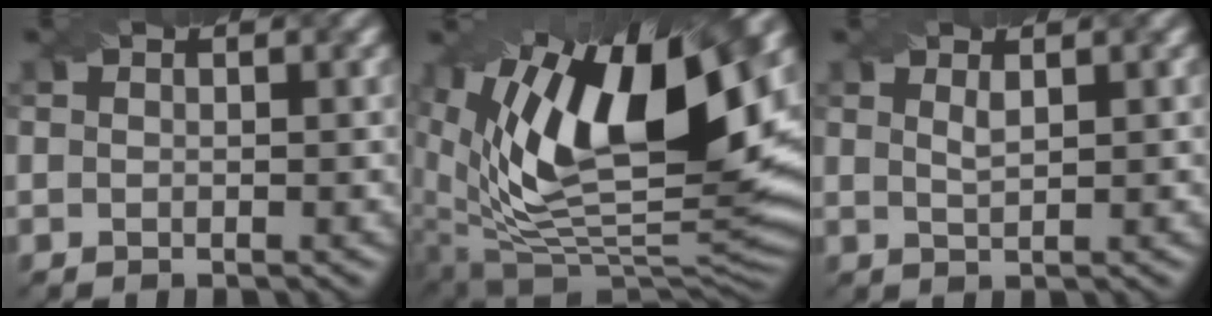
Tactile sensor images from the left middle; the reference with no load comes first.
{"total": 16.5, "force": [6.6, 7.8, 13.0], "torque": [-0.240, 0.011, 0.115]}
{"total": 1.2, "force": [0.6, 0.3, 1.0], "torque": [-0.017, -0.001, 0.012]}